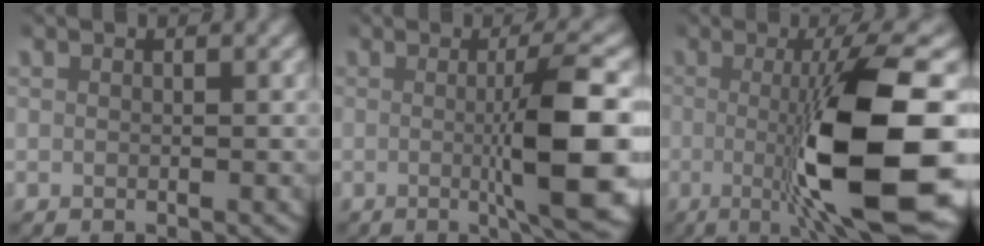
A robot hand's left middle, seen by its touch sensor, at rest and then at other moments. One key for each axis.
{"total": 7.6, "fx": -0.6, "fy": 0.5, "fz": 7.6, "tx": -0.104, "ty": -0.001, "tz": -0.008}
{"total": 12.0, "fx": -1.3, "fy": 2.0, "fz": 11.7, "tx": -0.175, "ty": 0.000, "tz": -0.018}